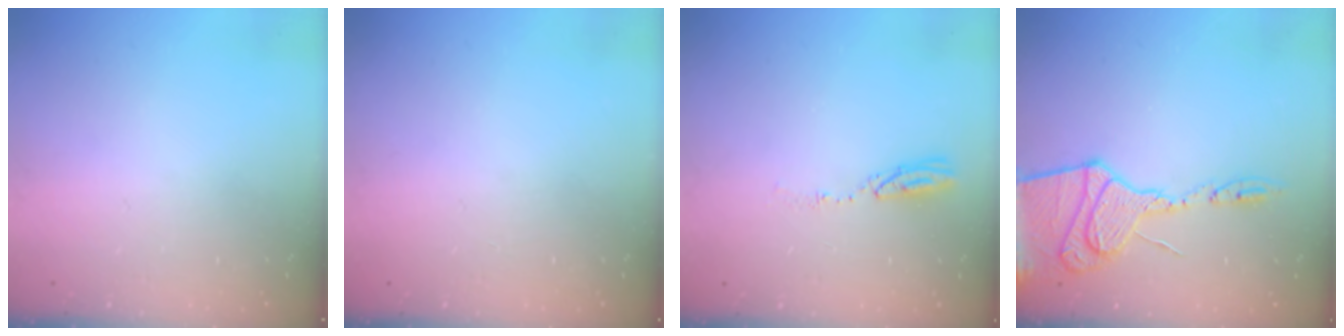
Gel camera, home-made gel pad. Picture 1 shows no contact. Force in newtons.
{"total": 0.0}
{"total": 3.7, "press": 3.7, "slide": 0.2}
{"total": 15.2, "press": 15.2, "slide": 1.4}